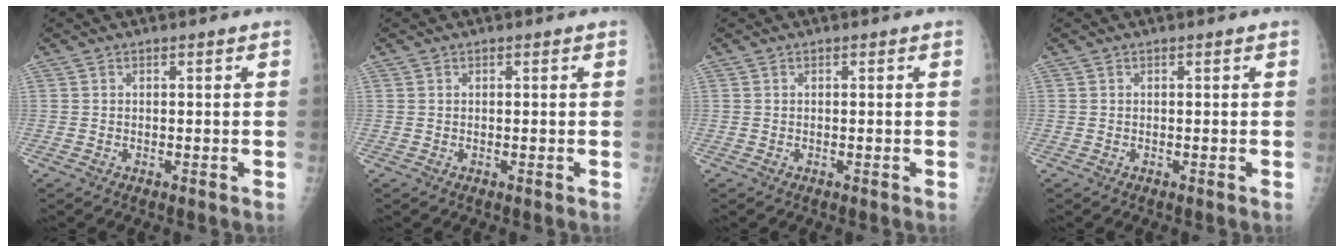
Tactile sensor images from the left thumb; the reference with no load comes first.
{"total": 0.0}
{"total": 0.0}
{"total": 0.0}